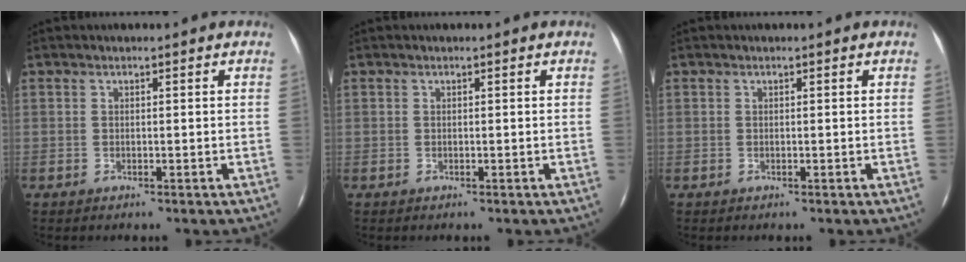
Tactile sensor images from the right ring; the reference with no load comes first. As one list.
[{"total": 0.0}, {"total": 0.0}]